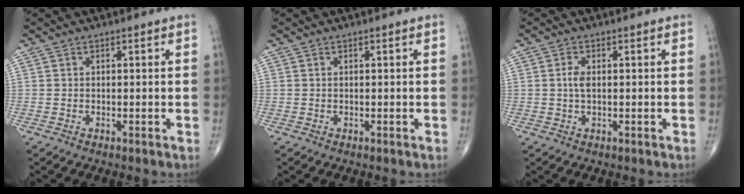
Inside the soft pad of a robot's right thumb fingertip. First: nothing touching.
{"total": 0.0}
{"total": 2.3, "force": [0.2, 1.1, 2.0], "torque": [-0.045, 0.002, 0.002]}